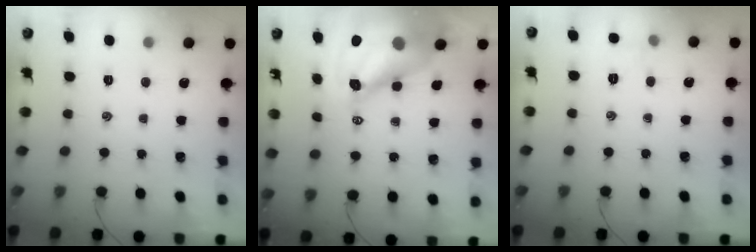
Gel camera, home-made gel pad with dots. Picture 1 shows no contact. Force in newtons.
{"total": 14.9, "press": 14.3, "slide": 4.2}
{"total": 4.5, "press": 4.3, "slide": 1.5}